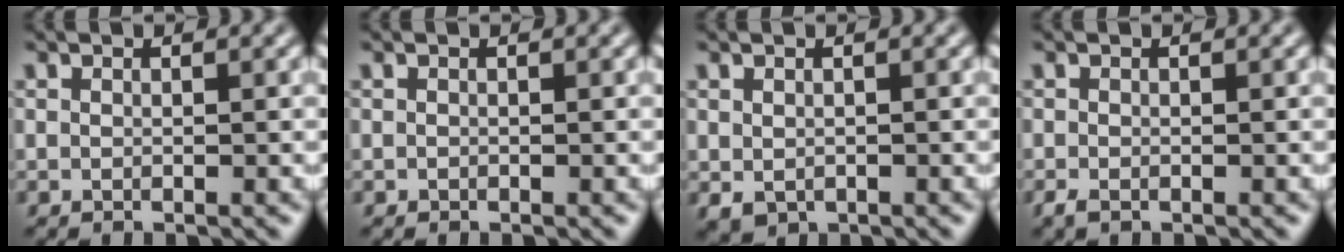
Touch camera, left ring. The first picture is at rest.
{"total": 0.0}
{"total": 1.1, "force": [-0.2, 0.9, 0.5], "torque": [-0.011, -0.008, 0.002]}
{"total": 1.0, "force": [-0.6, 0.4, 0.6], "torque": [-0.015, -0.004, -0.012]}